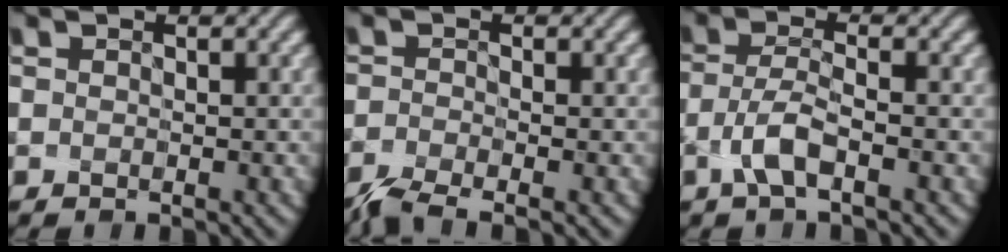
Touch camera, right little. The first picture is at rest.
{"total": 4.0, "force": [-3.3, 0.8, 2.0], "torque": [-0.047, -0.006, -0.064]}
{"total": 3.2, "force": [-1.9, 0.6, 2.5], "torque": [-0.055, 0.008, -0.036]}